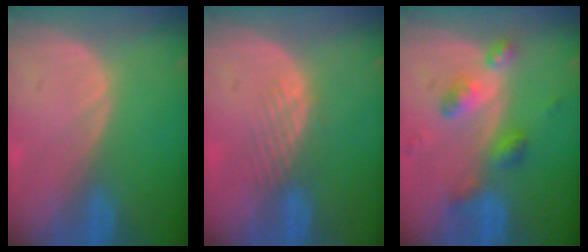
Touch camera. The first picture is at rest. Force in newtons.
{"total": 3.1, "press": 2.5, "slide": 1.8}
{"total": 6.2, "press": 5.5, "slide": 3.0}